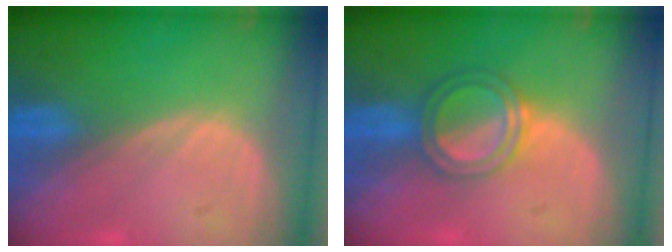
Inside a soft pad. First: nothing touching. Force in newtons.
{"total": 5.1, "press": 4.6, "slide": 2.1}